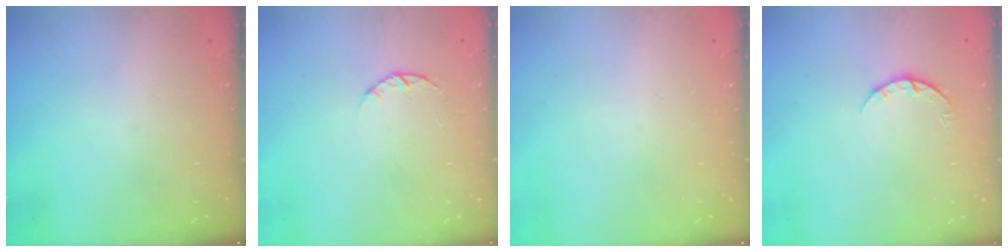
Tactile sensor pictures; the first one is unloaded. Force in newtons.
{"total": 1.4, "press": 1.3, "slide": 0.3}
{"total": 0.0}
{"total": 3.6, "press": 3.6, "slide": 0.5}